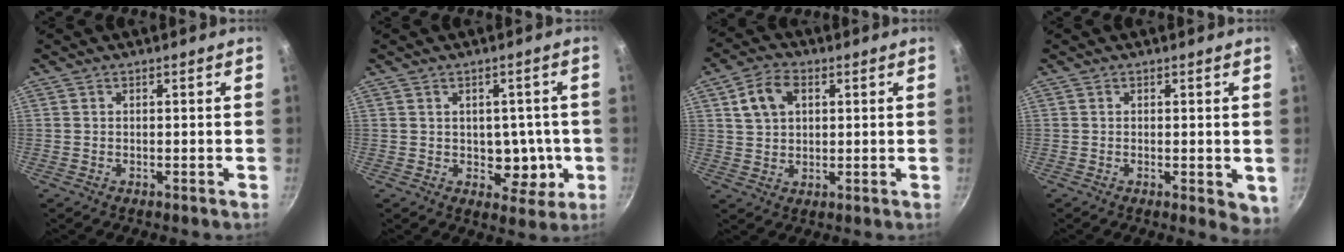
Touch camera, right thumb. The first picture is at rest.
{"total": 7.2, "force": [-0.6, 5.4, 4.8], "torque": [-0.022, 0.001, -0.001]}
{"total": 7.7, "force": [2.5, 5.4, 4.9], "torque": [-0.079, 0.007, 0.042]}
{"total": 4.2, "force": [-0.3, 1.7, 3.8], "torque": [-0.046, -0.013, -0.005]}